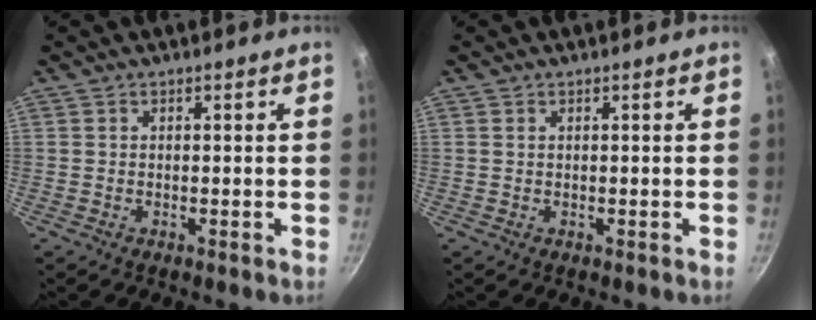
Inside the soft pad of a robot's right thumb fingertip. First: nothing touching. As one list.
[{"total": 0.0}]